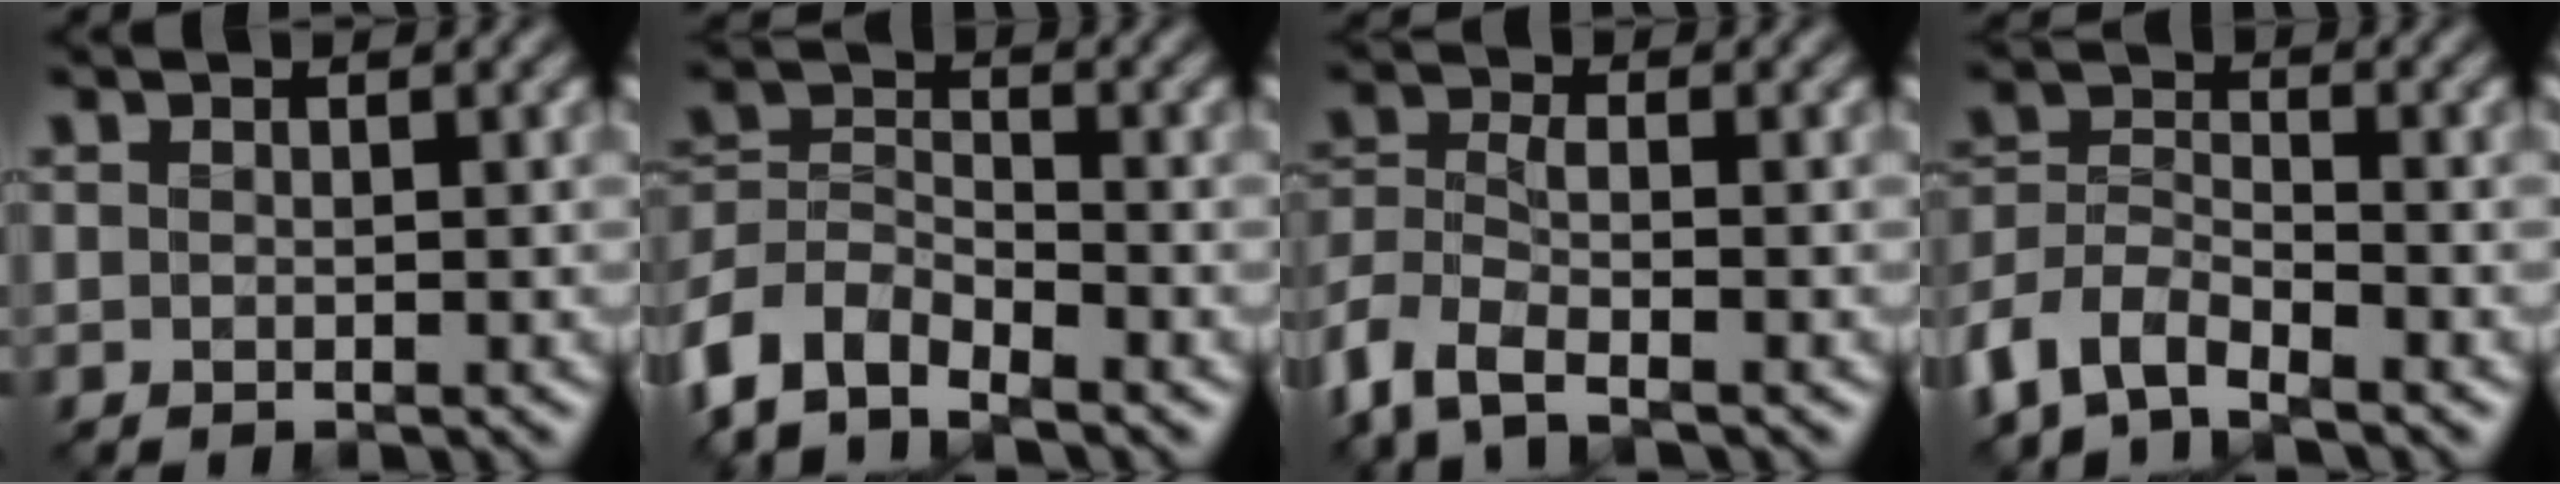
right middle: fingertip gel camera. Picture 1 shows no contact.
{"total": 6.3, "force": [-4.8, 2.8, 2.9], "torque": [-0.057, -0.004, -0.108]}
{"total": 4.9, "force": [-3.4, 1.8, 3.0], "torque": [-0.074, -0.008, -0.080]}
{"total": 5.2, "force": [-4.1, 2.2, 2.3], "torque": [-0.050, -0.003, -0.091]}